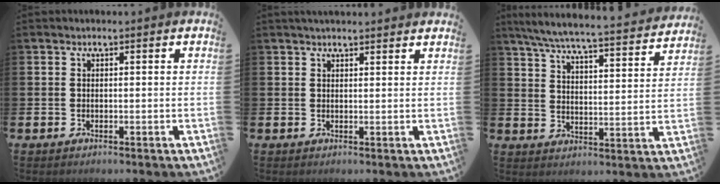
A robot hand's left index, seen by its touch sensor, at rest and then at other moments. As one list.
[{"total": 1.9, "force": [1.9, 0.2, 0.4], "torque": [0.003, -0.007, 0.031]}, {"total": 6.6, "force": [6.1, 0.4, 2.5], "torque": [-0.073, -0.047, 0.101]}]